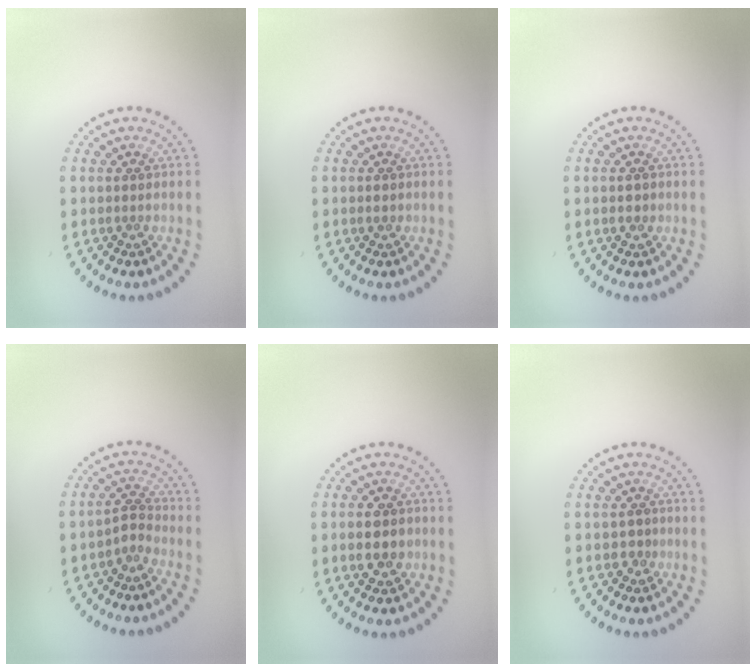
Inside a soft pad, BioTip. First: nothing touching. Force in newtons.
{"total": 0.7, "press": 0.7, "slide": 0.1}
{"total": 0.8, "press": 0.8, "slide": 0.3}
{"total": 1.5, "press": 1.1, "slide": 1.1}
{"total": 3.0, "press": 3.0, "slide": 0.2}
{"total": 0.9, "press": 0.8, "slide": 0.5}